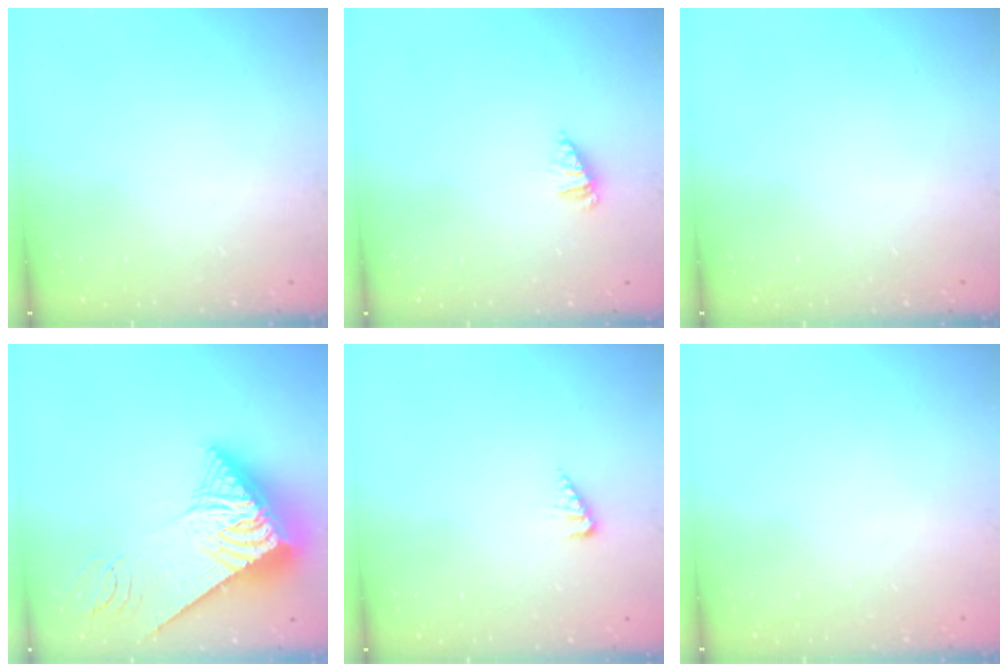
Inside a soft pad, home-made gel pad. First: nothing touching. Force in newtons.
{"total": 1.5, "press": 1.5, "slide": 0.2}
{"total": 0.0}
{"total": 11.1, "press": 10.9, "slide": 2.1}
{"total": 4.0, "press": 4.0, "slide": 0.4}
{"total": 0.0}